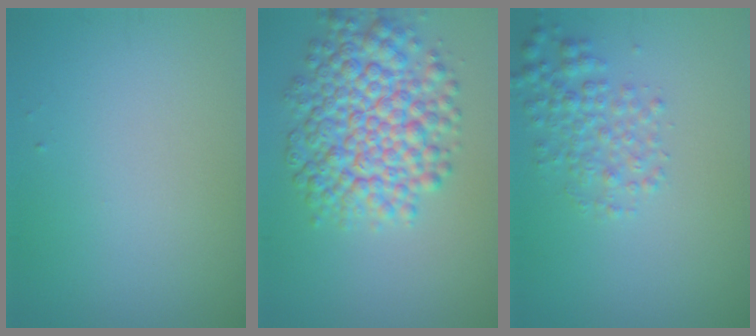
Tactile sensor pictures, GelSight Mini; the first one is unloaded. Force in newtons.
{"total": 8.0, "press": 8.0, "slide": 0.2}
{"total": 2.9, "press": 2.9, "slide": 0.1}